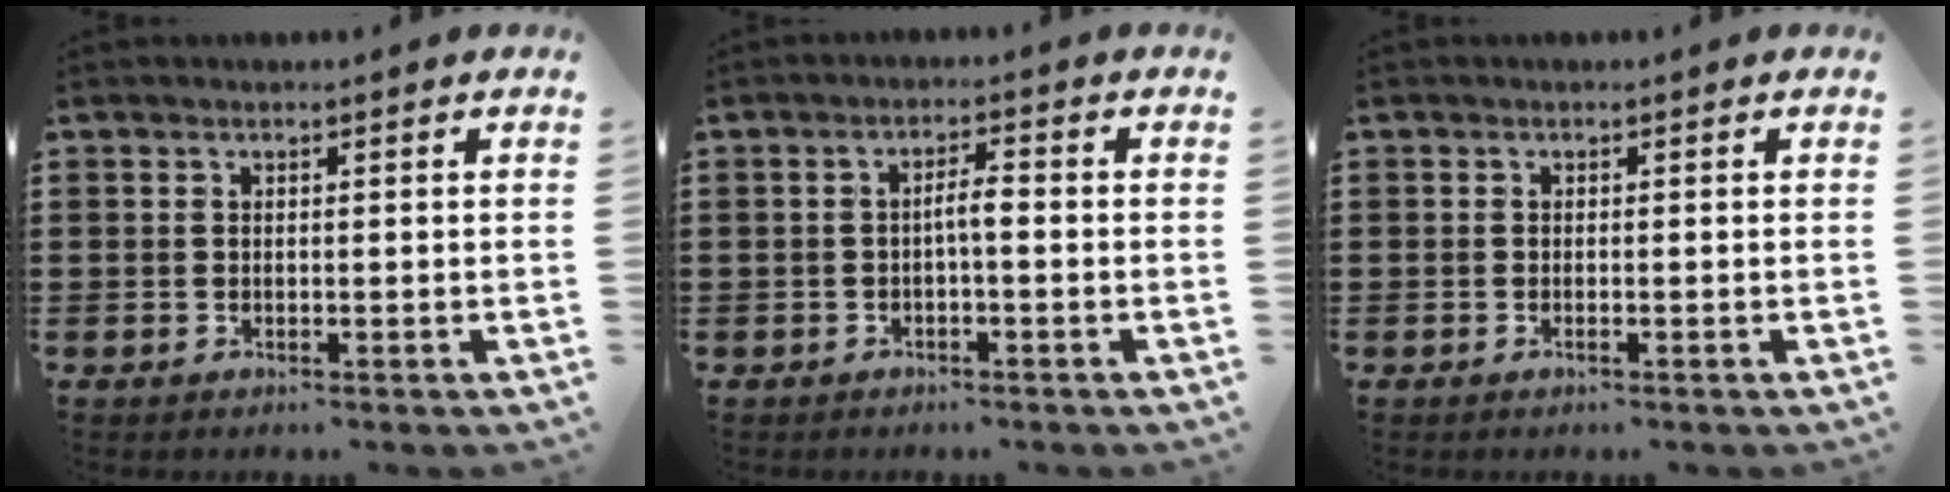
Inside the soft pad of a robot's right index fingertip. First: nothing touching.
{"total": 2.5, "force": [-0.6, 0.4, 2.4], "torque": [-0.046, 0.003, -0.014]}
{"total": 0.5, "force": [-0.3, 0.0, 0.4], "torque": [-0.008, -0.002, -0.005]}